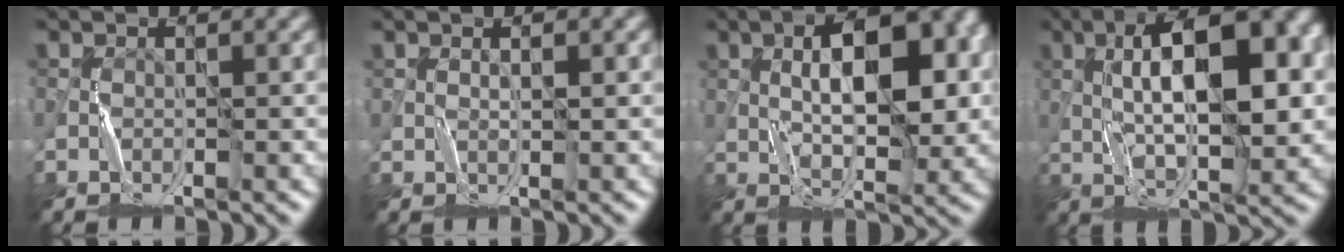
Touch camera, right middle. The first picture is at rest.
{"total": 0.8, "force": [0.6, 0.0, 0.5], "torque": [-0.004, 0.003, 0.011]}
{"total": 8.6, "force": [1.6, 3.7, 7.7], "torque": [-0.106, 0.011, 0.026]}
{"total": 12.1, "force": [1.7, 4.5, 11.1], "torque": [-0.170, 0.015, 0.027]}